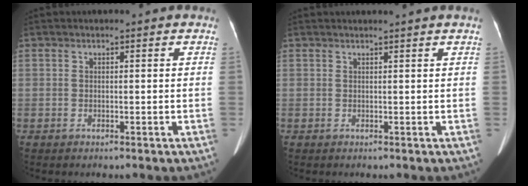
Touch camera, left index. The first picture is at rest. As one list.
[{"total": 1.9, "force": [1.6, -0.6, 0.7], "torque": [-0.016, -0.001, 0.025]}]